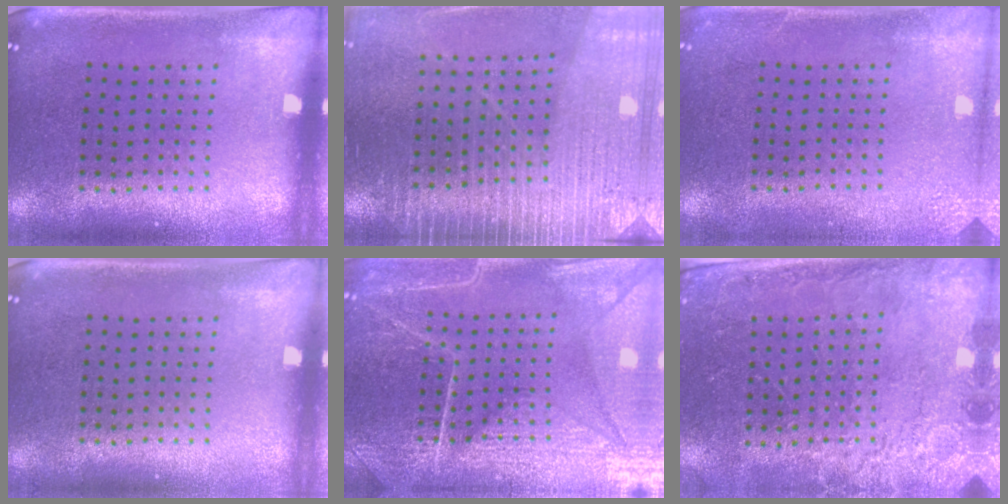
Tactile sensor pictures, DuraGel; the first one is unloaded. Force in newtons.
{"total": 3.5, "press": 3.4, "slide": 0.3}
{"total": 2.4, "press": 2.4, "slide": 0.3}
{"total": 0.0}
{"total": 7.1, "press": 7.1, "slide": 1.0}
{"total": 2.5, "press": 2.4, "slide": 0.7}